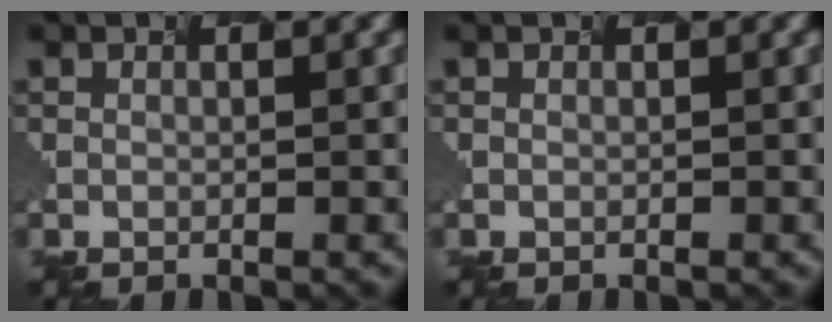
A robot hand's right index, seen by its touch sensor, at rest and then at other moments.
{"total": 0.0}